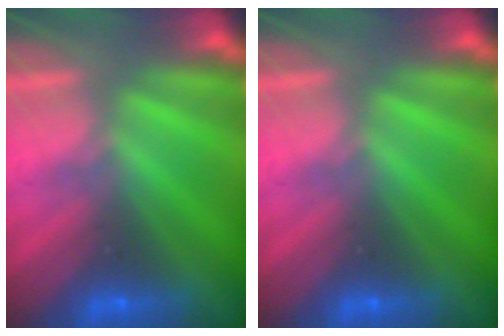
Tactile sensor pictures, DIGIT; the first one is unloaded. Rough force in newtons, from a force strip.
{"total": 0.0}